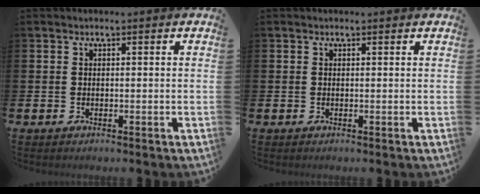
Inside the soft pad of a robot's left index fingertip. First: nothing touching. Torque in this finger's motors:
{"motor_torque": [0.66, -0.75, 0.16, 0.00]}